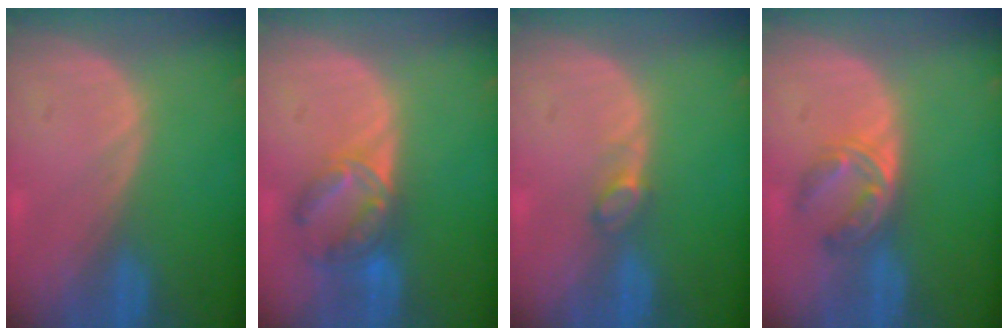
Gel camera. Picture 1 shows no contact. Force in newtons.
{"total": 7.3, "press": 6.0, "slide": 4.1}
{"total": 2.0, "press": 1.9, "slide": 0.2}
{"total": 5.7, "press": 4.7, "slide": 3.2}